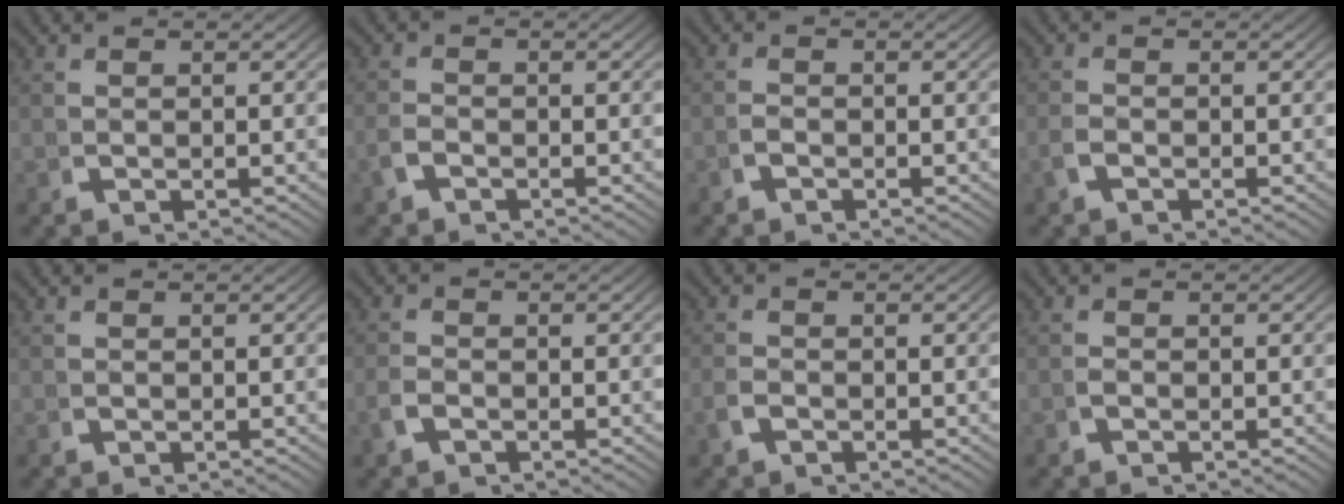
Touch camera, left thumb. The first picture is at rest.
{"total": 1.4, "force": [-1.0, 0.7, 0.7], "torque": [-0.020, -0.004, -0.020]}
{"total": 0.9, "force": [-0.7, 0.3, 0.4], "torque": [-0.011, -0.004, -0.015]}
{"total": 1.1, "force": [-0.8, 0.5, 0.6], "torque": [-0.020, -0.004, -0.015]}
{"total": 0.0}
{"total": 1.4, "force": [-0.9, 0.7, 0.8], "torque": [-0.026, -0.004, -0.019]}
{"total": 1.1, "force": [-0.8, 0.5, 0.6], "torque": [-0.020, -0.004, -0.015]}
{"total": 0.6, "force": [-0.5, 0.0, 0.2], "torque": [-0.008, -0.003, -0.009]}